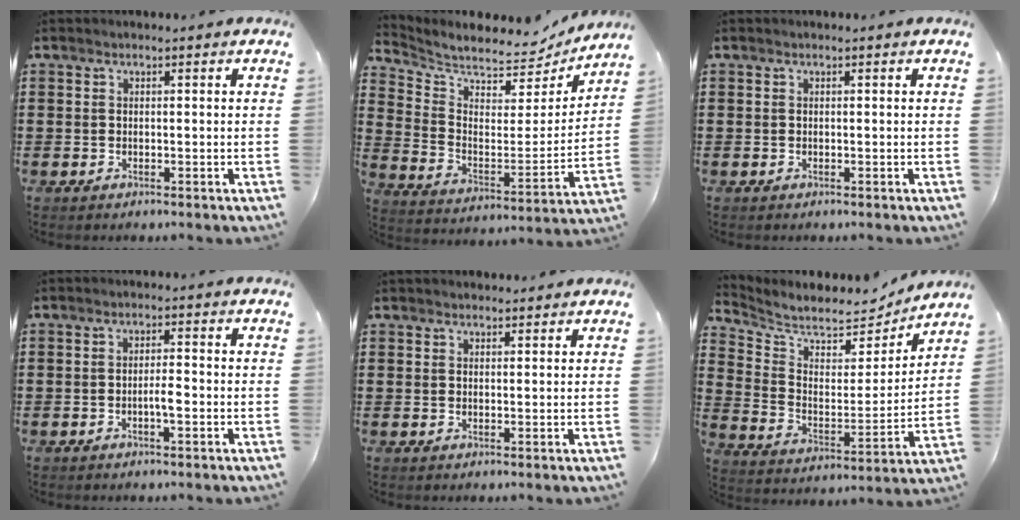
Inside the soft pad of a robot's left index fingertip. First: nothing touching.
{"total": 5.7, "force": [5.5, 0.9, 0.9], "torque": [-0.053, -0.053, 0.092]}
{"total": 0.0}
{"total": 2.6, "force": [-0.8, 0.5, 2.4], "torque": [-0.045, 0.004, -0.015]}
{"total": 1.4, "force": [1.3, 0.3, 0.1], "torque": [-0.004, 0.001, 0.026]}
{"total": 5.8, "force": [5.5, 1.4, 1.1], "torque": [-0.057, -0.047, 0.092]}